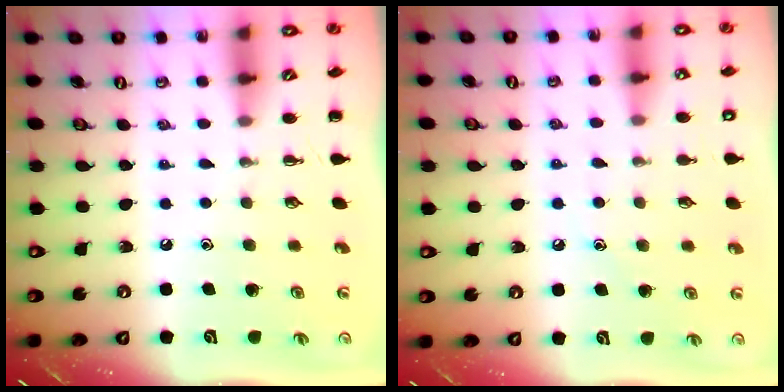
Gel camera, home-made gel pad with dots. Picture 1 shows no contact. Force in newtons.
{"total": 7.3, "press": 7.1, "slide": 1.8}